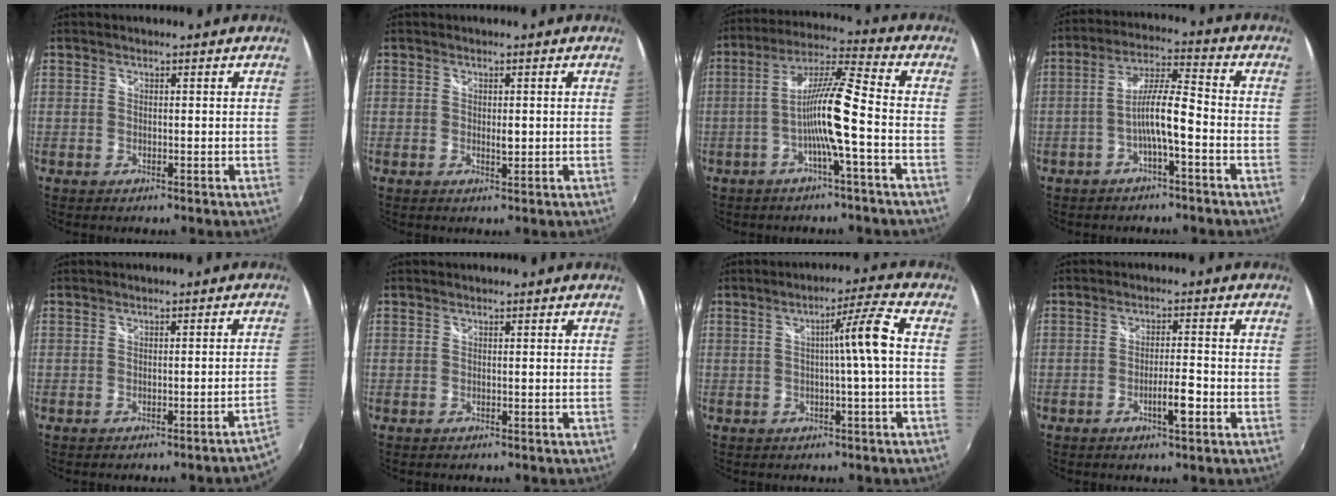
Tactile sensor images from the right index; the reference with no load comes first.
{"total": 1.2, "force": [-0.1, 0.6, 1.0], "torque": [-0.016, 0.000, -0.002]}
{"total": 10.0, "force": [-3.6, -0.2, 9.4], "torque": [-0.187, 0.015, -0.069]}
{"total": 7.1, "force": [-3.1, 0.8, 6.4], "torque": [-0.132, 0.015, -0.055]}
{"total": 3.2, "force": [-2.2, -0.7, 2.2], "torque": [-0.029, -0.007, -0.026]}
{"total": 0.7, "force": [-0.5, 0.4, 0.0], "torque": [-0.003, -0.002, -0.010]}
{"total": 6.3, "force": [-0.3, -1.4, 6.2], "torque": [-0.097, 0.009, -0.002]}
{"total": 4.1, "force": [-2.2, 0.4, 3.5], "torque": [-0.066, -0.001, -0.036]}